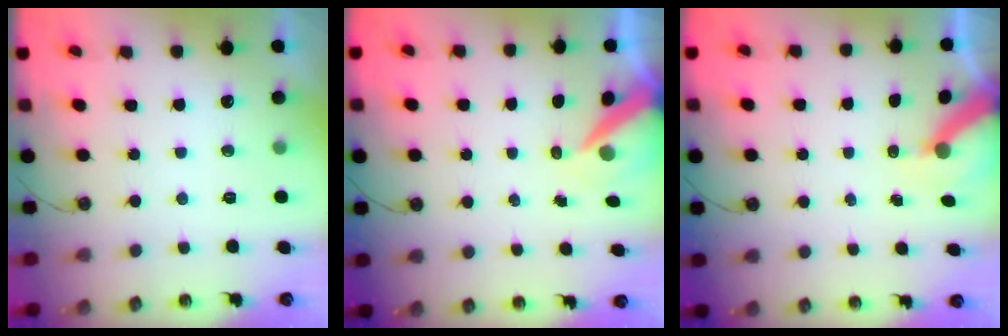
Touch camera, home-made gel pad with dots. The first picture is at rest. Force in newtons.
{"total": 7.8, "press": 7.8, "slide": 0.8}
{"total": 6.4, "press": 6.4, "slide": 0.6}